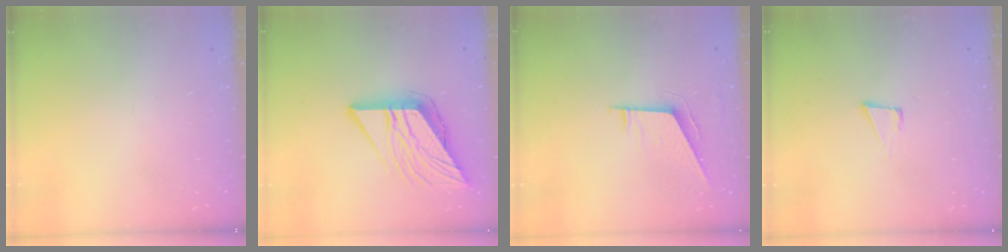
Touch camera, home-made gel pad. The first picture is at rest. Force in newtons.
{"total": 13.7, "press": 13.6, "slide": 1.6}
{"total": 6.3, "press": 6.3, "slide": 0.7}
{"total": 4.2, "press": 2.8, "slide": 3.1}